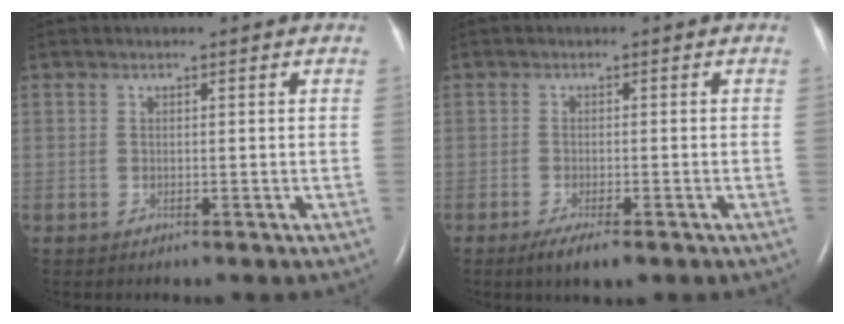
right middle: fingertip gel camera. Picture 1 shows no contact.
{"total": 3.8, "force": [-2.5, 0.8, 2.8], "torque": [-0.052, -0.007, -0.039]}